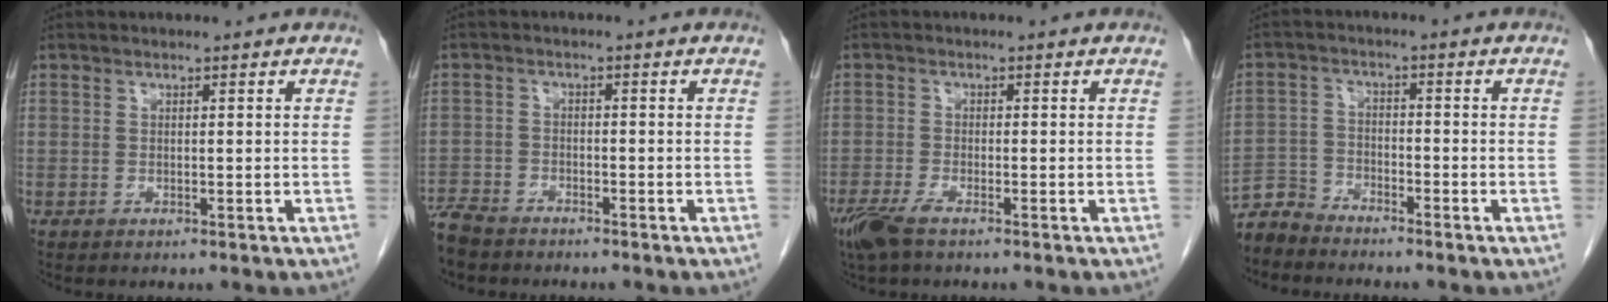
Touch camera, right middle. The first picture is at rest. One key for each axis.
{"total": 5.7, "fx": -5.1, "fy": 1.9, "fz": 1.6, "tx": -0.031, "ty": -0.013, "tz": -0.093}
{"total": 4.3, "fx": -3.0, "fy": 0.8, "fz": 3.0, "tx": -0.066, "ty": -0.011, "tz": -0.059}
{"total": 4.3, "fx": -4.2, "fy": 0.8, "fz": -0.3, "tx": 0.008, "ty": -0.009, "tz": -0.085}